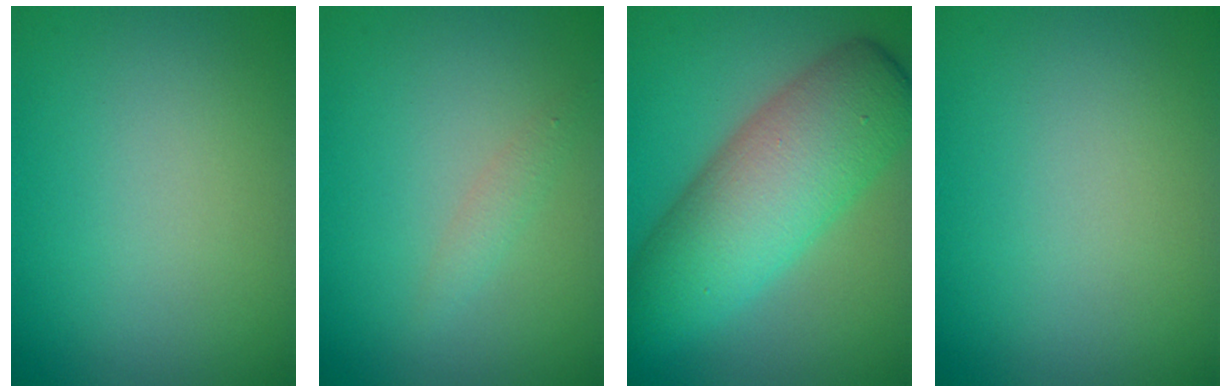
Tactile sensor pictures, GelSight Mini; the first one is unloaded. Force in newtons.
{"total": 1.1, "press": 1.1, "slide": 0.1}
{"total": 9.5, "press": 9.5, "slide": 0.3}
{"total": 0.0}